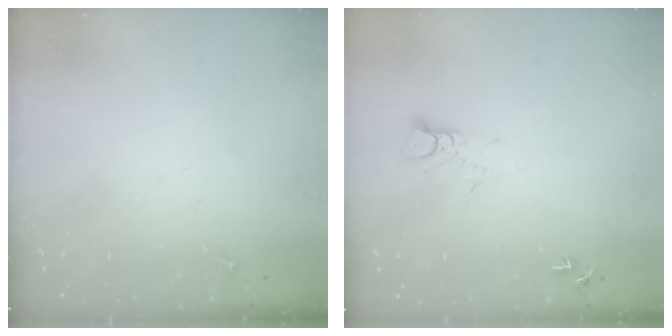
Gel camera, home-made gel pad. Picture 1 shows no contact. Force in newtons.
{"total": 3.6, "press": 3.6, "slide": 0.3}